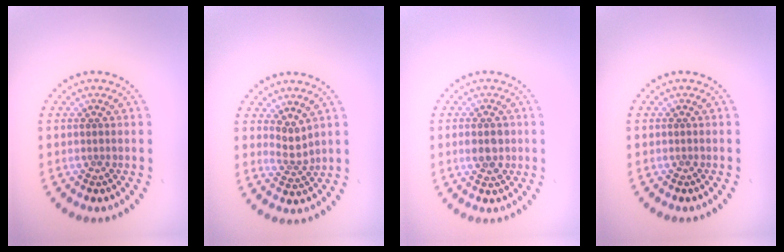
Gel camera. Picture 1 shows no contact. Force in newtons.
{"total": 1.9, "press": 1.3, "slide": 1.3}
{"total": 2.7, "press": 2.7, "slide": 0.1}
{"total": 0.0}